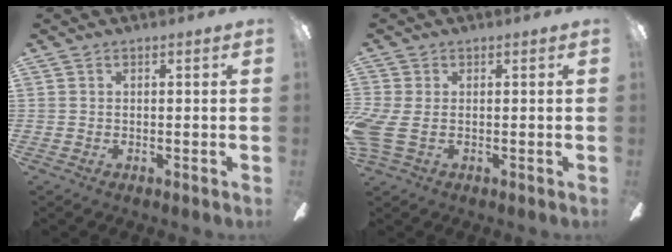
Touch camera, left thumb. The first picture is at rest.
{"total": 6.0, "force": [-0.6, 3.5, 4.8], "torque": [-0.115, -0.002, -0.011]}